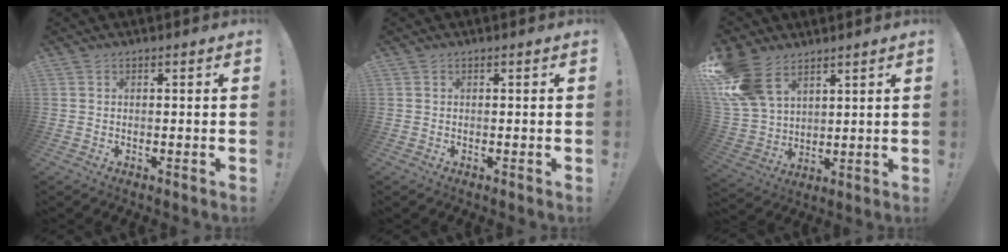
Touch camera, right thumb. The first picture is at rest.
{"total": 0.0}
{"total": 15.3, "force": [9.0, 9.5, 8.0], "torque": [-0.162, -0.042, 0.177]}